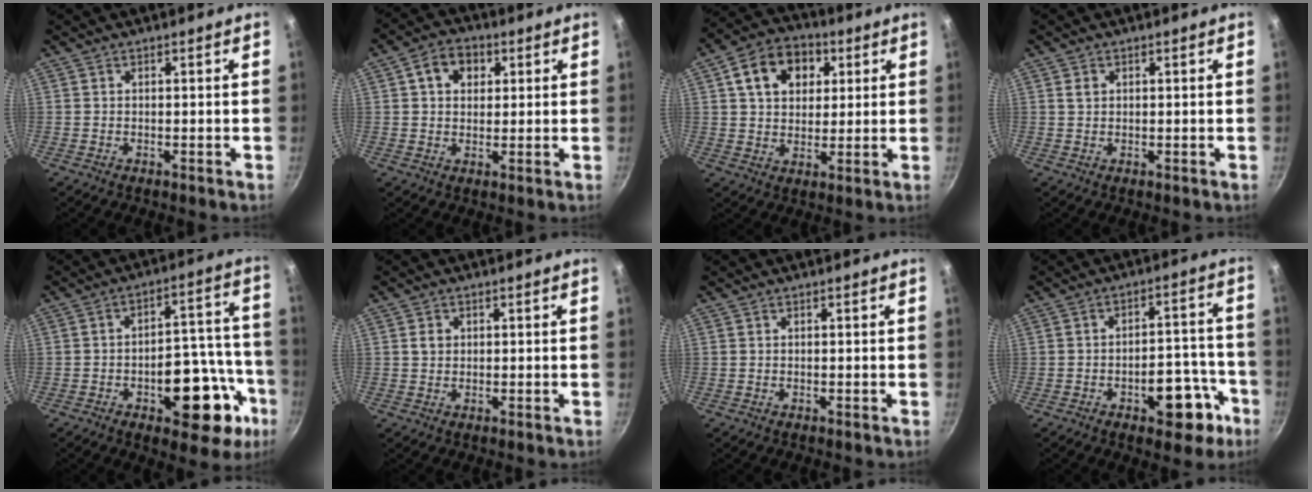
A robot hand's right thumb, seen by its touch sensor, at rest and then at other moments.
{"total": 7.3, "force": [2.4, 5.5, 4.1], "torque": [-0.046, 0.005, 0.030]}
{"total": 12.9, "force": [4.4, 9.5, 7.4], "torque": [-0.098, 0.008, 0.062]}
{"total": 1.4, "force": [0.5, 1.1, 0.7], "torque": [-0.011, 0.001, 0.009]}
{"total": 18.3, "force": [-7.5, 9.2, 14.0], "torque": [-0.124, 0.054, -0.098]}
{"total": 1.8, "force": [0.4, 1.6, 0.8], "torque": [-0.009, 0.003, 0.006]}
{"total": 0.0}
{"total": 11.7, "force": [-5.7, 5.9, 8.4], "torque": [-0.069, 0.050, -0.066]}